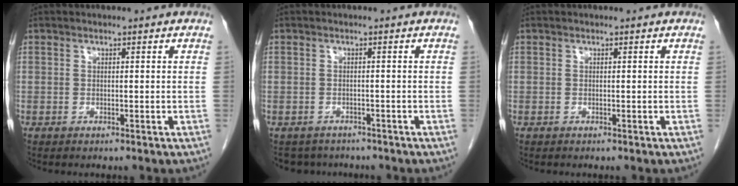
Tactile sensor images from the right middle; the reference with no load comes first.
{"total": 4.5, "force": [-3.9, 2.2, 0.1], "torque": [0.002, 0.002, -0.053]}
{"total": 0.0}